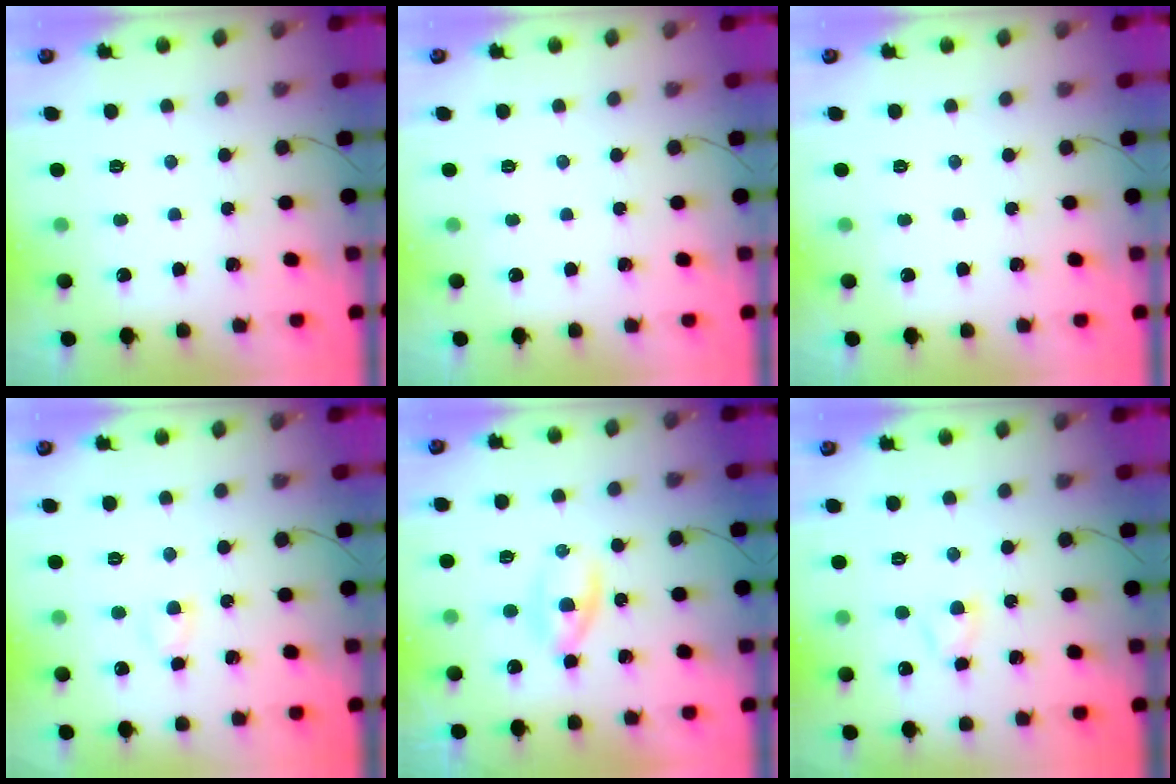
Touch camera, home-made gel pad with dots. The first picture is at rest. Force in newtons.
{"total": 0.0}
{"total": 0.0}
{"total": 3.4, "press": 3.2, "slide": 1.2}
{"total": 3.0, "press": 2.8, "slide": 1.2}
{"total": 3.1, "press": 3.0, "slide": 0.8}